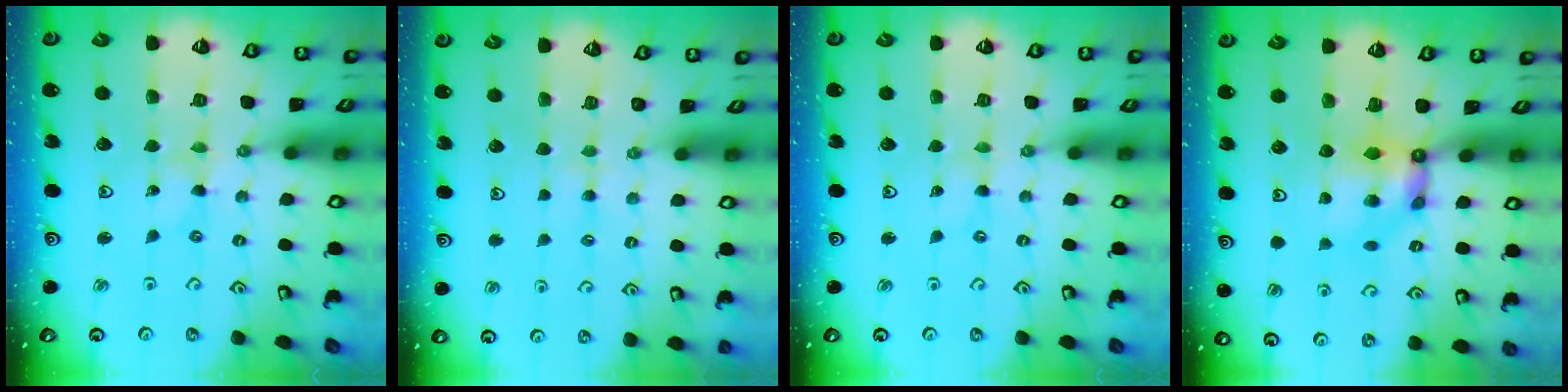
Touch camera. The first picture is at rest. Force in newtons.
{"total": 1.9, "press": 1.9, "slide": 0.4}
{"total": 0.0}
{"total": 7.5, "press": 7.5, "slide": 0.5}